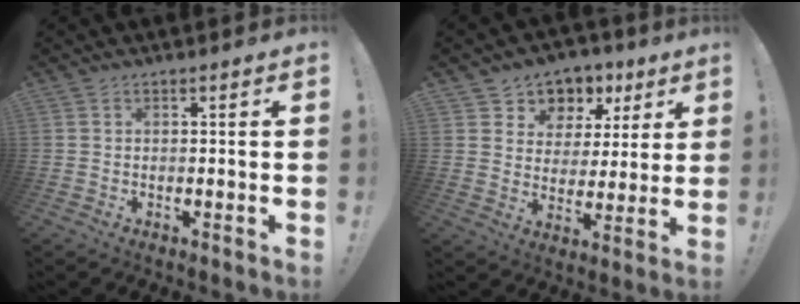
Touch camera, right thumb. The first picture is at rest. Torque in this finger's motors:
{"motor_torque": [-0.36, 0.91, -0.16, 0.23, 0.04]}